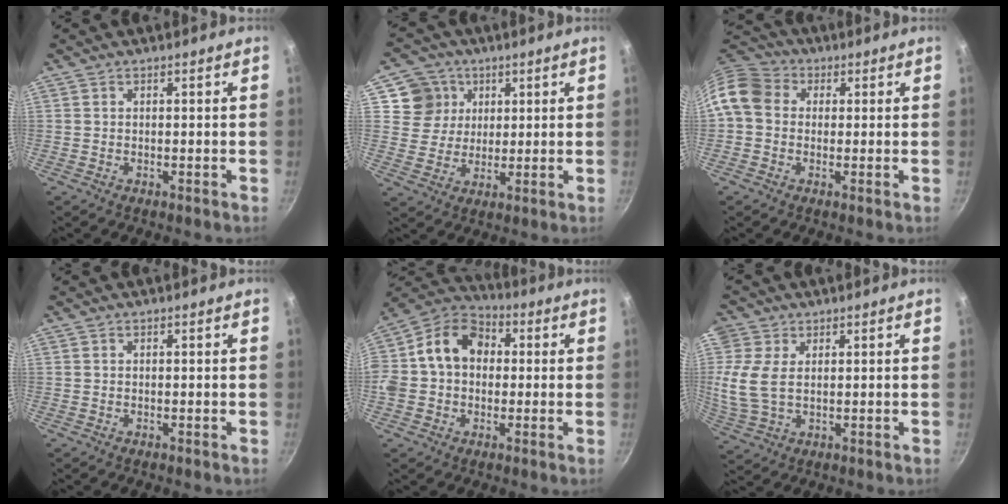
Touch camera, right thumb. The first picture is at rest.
{"total": 8.4, "force": [3.1, 7.6, 1.4], "torque": [0.011, -0.002, 0.051]}
{"total": 9.2, "force": [0.3, 7.4, 5.4], "torque": [-0.098, 0.027, -0.014]}
{"total": 0.0}
{"total": 14.9, "force": [1.2, 11.5, 9.4], "torque": [-0.140, 0.042, -0.002]}
{"total": 8.6, "force": [1.6, 5.8, 6.1], "torque": [-0.133, -0.005, 0.031]}